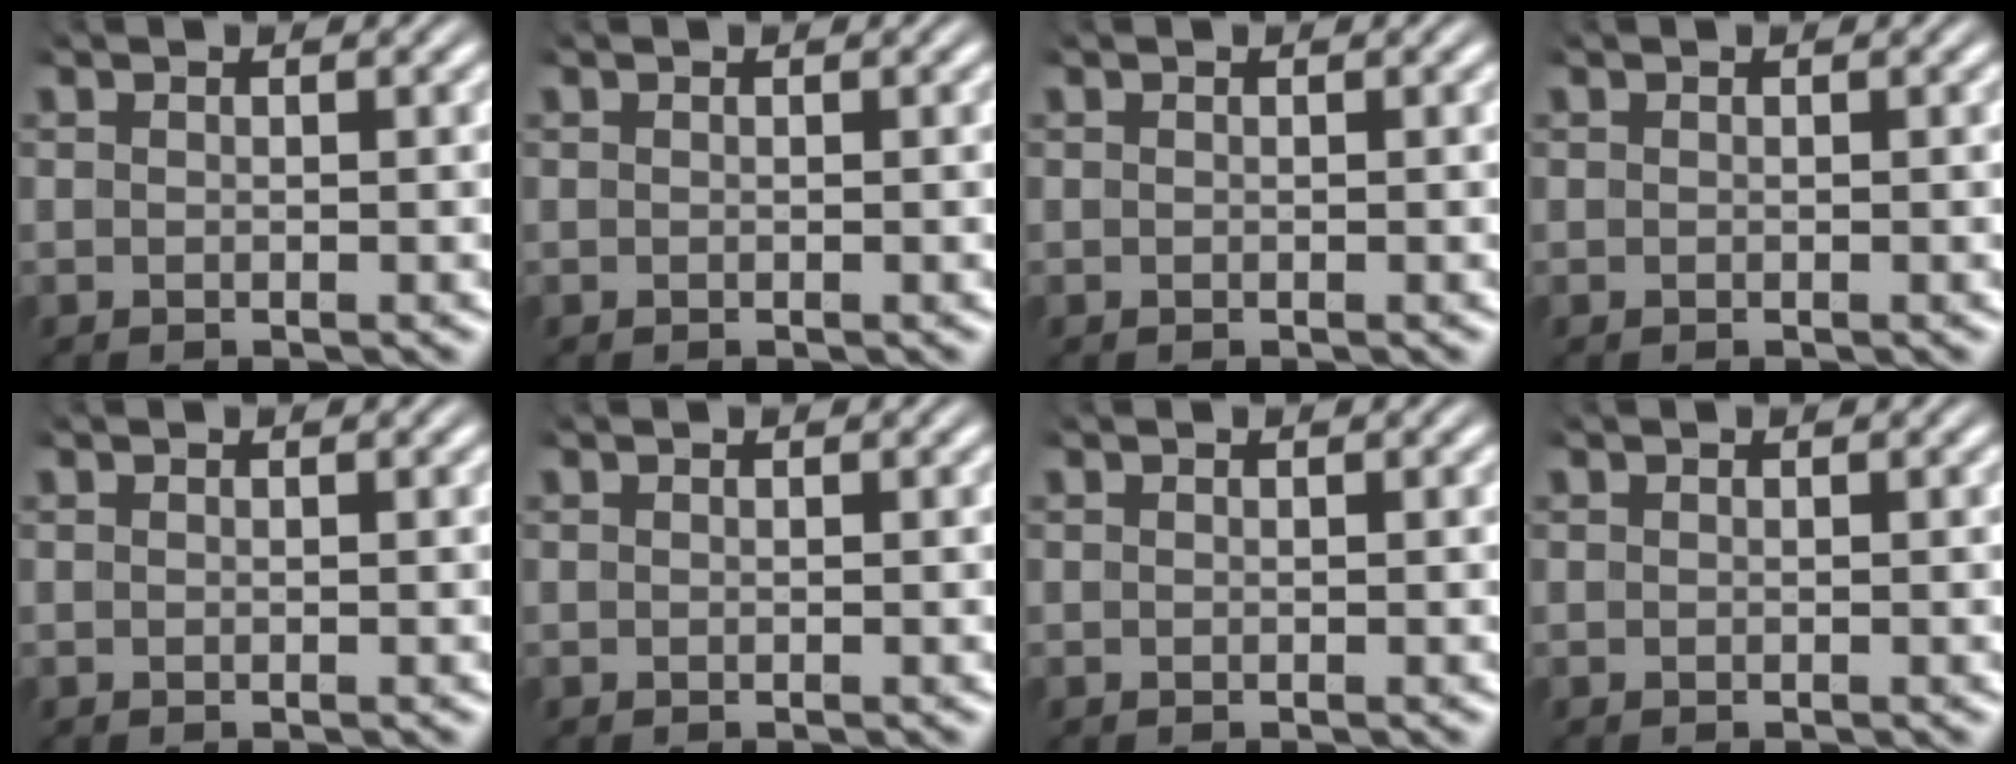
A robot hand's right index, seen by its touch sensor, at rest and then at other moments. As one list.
[{"total": 0.0}, {"total": 0.0}, {"total": 0.0}, {"total": 0.0}, {"total": 0.0}, {"total": 0.0}, {"total": 0.0}]